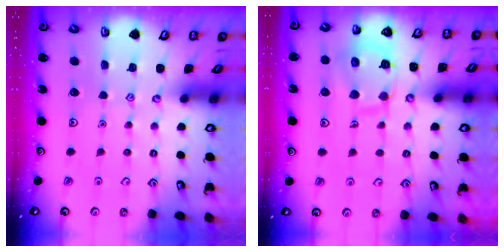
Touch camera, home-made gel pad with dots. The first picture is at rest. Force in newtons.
{"total": 13.7, "press": 13.6, "slide": 1.3}